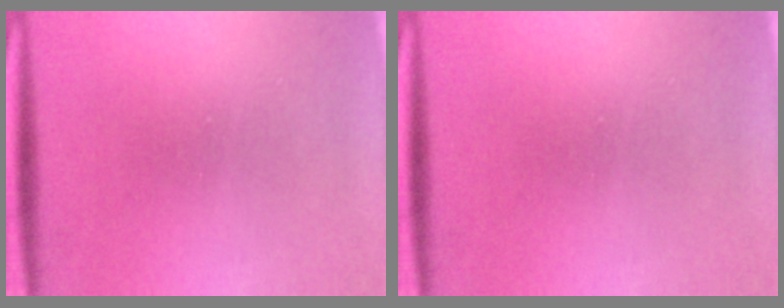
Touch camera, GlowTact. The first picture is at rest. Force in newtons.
{"total": 0.0}